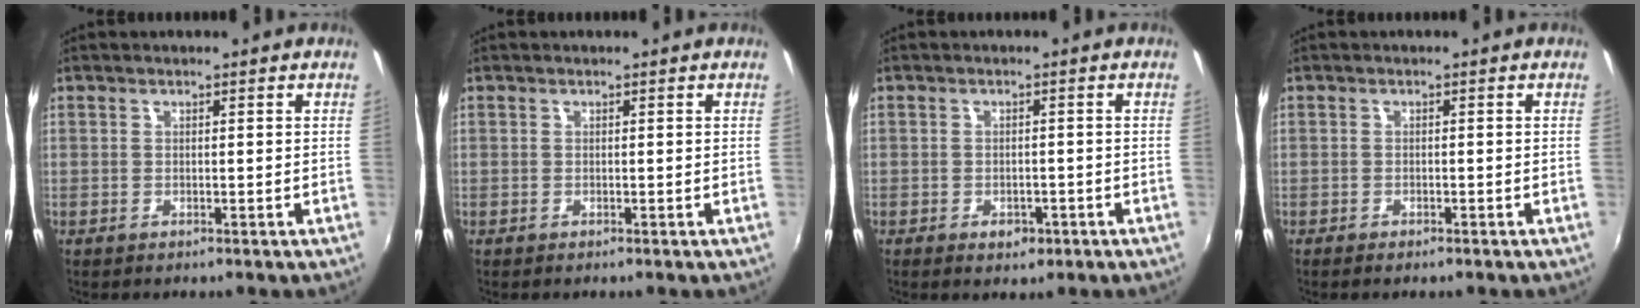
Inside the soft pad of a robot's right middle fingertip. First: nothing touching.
{"total": 0.0}
{"total": 3.2, "force": [-1.7, 2.0, 1.7], "torque": [-0.033, -0.005, -0.022]}
{"total": 1.5, "force": [-1.3, 0.5, 0.7], "torque": [-0.017, -0.007, -0.024]}